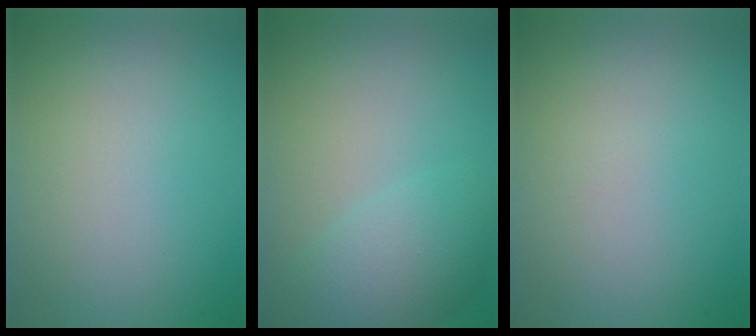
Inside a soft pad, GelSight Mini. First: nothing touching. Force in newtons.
{"total": 4.6, "press": 4.6, "slide": 0.3}
{"total": 0.0}